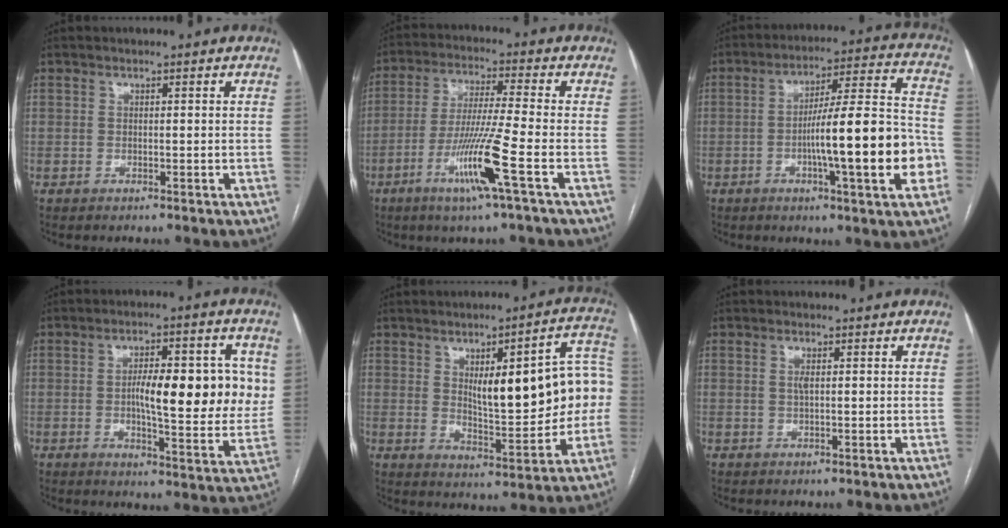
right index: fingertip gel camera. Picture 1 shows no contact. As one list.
[{"total": 10.8, "force": [-4.5, -1.5, 9.7], "torque": [-0.188, -0.022, -0.091]}, {"total": 17.5, "force": [-4.2, 1.0, 16.9], "torque": [-0.252, 0.013, -0.063]}, {"total": 14.4, "force": [1.6, 4.1, 13.8], "torque": [-0.187, 0.016, 0.024]}, {"total": 17.1, "force": [1.8, 4.6, 16.3], "torque": [-0.218, 0.029, 0.036]}, {"total": 1.3, "force": [0.4, 0.2, 1.3], "torque": [-0.030, 0.000, 0.007]}]